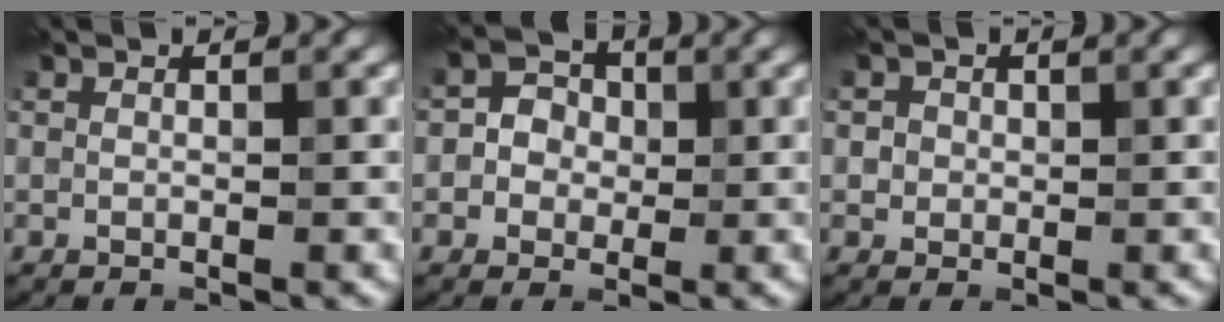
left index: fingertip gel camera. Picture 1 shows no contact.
{"total": 2.4, "force": [-0.2, 2.3, 0.9], "torque": [0.001, 0.006, -0.013]}
{"total": 1.8, "force": [0.5, 1.6, 0.6], "torque": [0.001, 0.009, -0.003]}